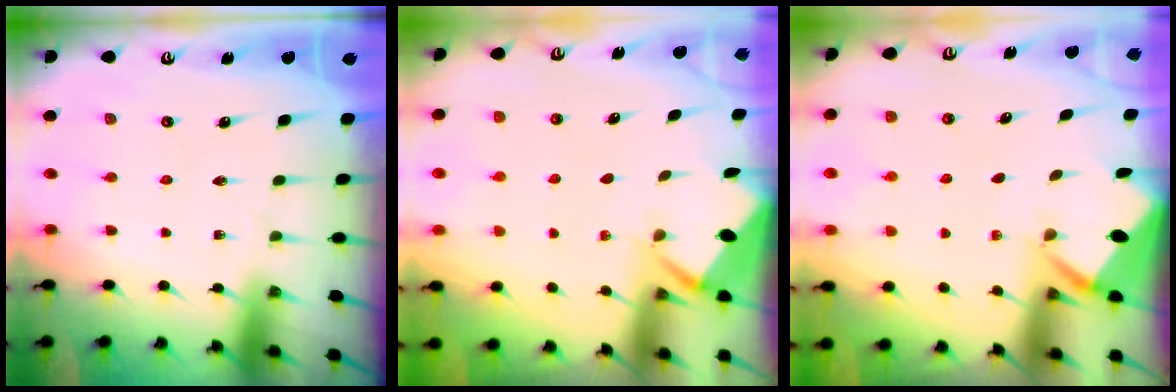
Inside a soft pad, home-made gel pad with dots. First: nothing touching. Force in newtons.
{"total": 2.8, "press": 2.8, "slide": 0.4}
{"total": 2.5, "press": 2.5, "slide": 0.3}